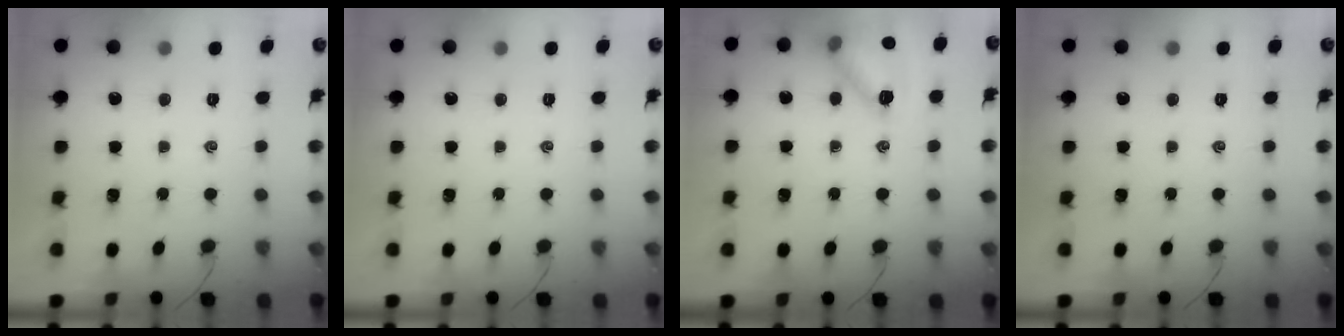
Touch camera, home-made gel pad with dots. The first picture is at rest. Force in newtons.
{"total": 0.0}
{"total": 13.4, "press": 13.4, "slide": 0.6}
{"total": 0.0}